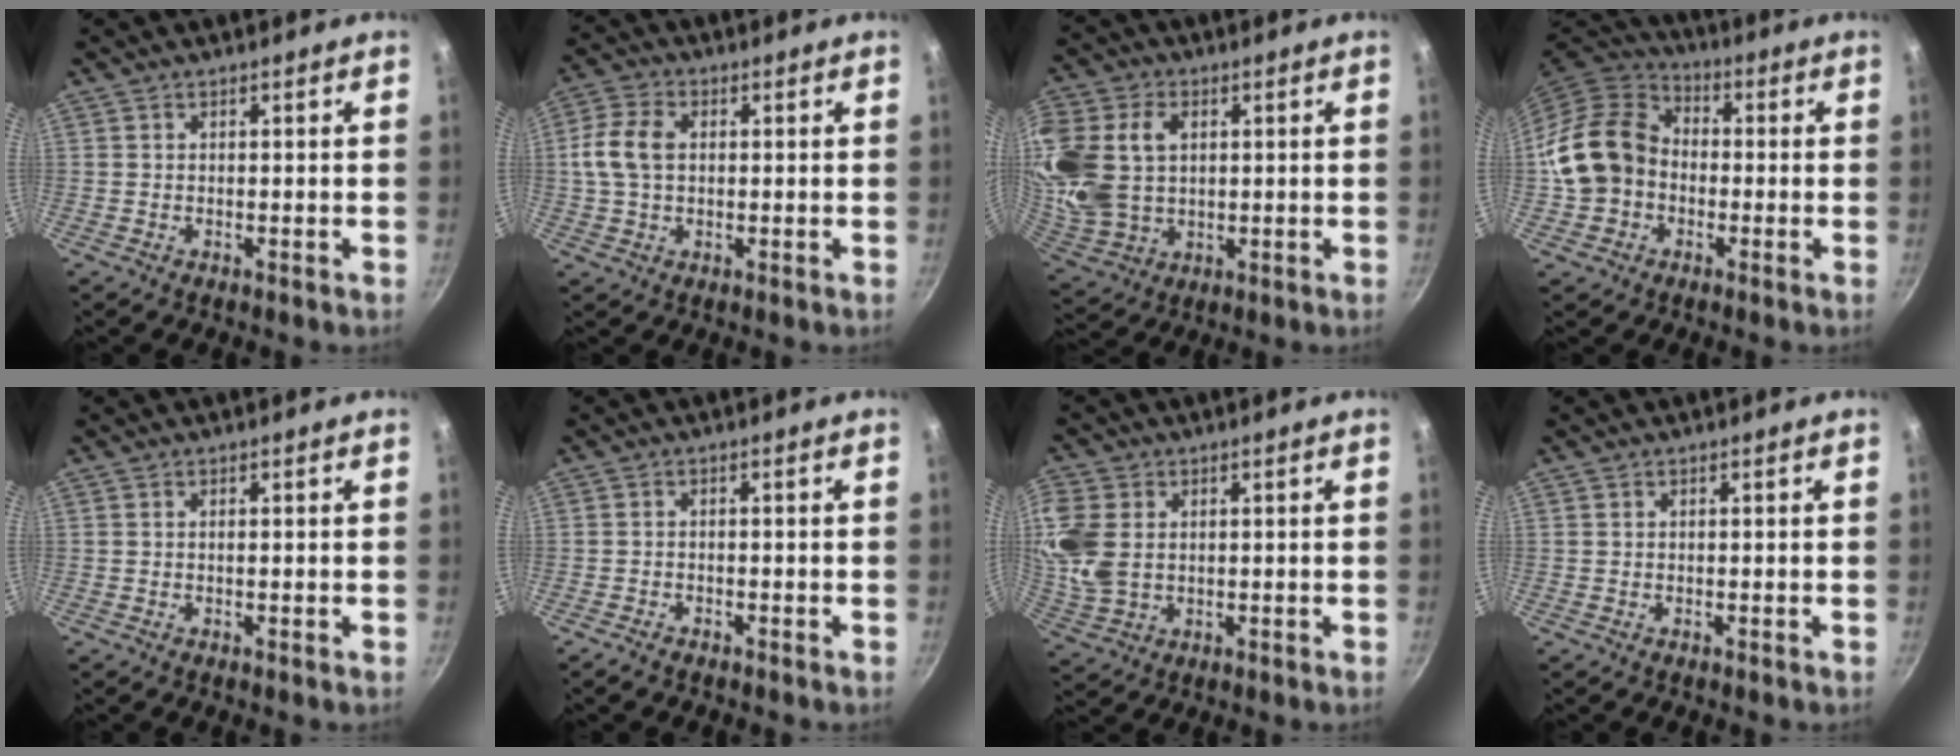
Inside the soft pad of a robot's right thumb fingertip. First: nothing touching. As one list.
[{"total": 8.0, "force": [0.8, 5.5, 5.8], "torque": [-0.113, 0.017, 0.008]}, {"total": 21.5, "force": [4.2, 15.8, 13.9], "torque": [-0.323, 0.007, 0.090]}, {"total": 14.9, "force": [-1.7, 12.4, 8.2], "torque": [-0.130, 0.040, -0.042]}, {"total": 0.0}, {"total": 1.5, "force": [-1.3, 0.6, 0.5], "torque": [-0.018, 0.013, -0.024]}, {"total": 9.9, "force": [1.3, 7.3, 6.6], "torque": [-0.135, -0.007, 0.029]}, {"total": 0.0}]